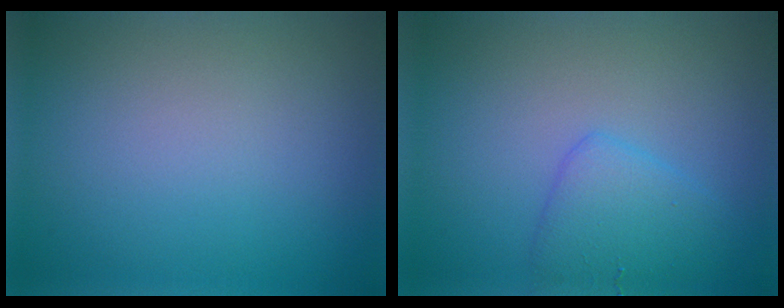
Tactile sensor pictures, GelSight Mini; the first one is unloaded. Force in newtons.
{"total": 2.9, "press": 2.9, "slide": 0.1}